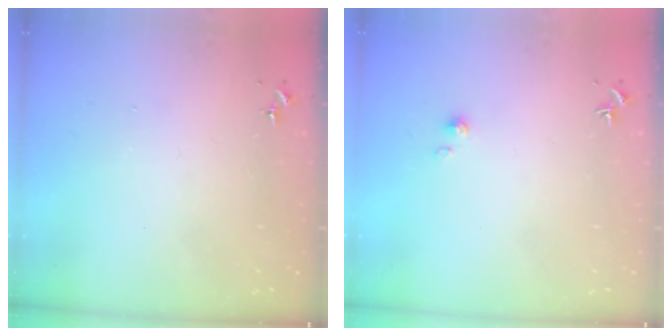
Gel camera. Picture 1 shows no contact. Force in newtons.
{"total": 2.8, "press": 2.8, "slide": 0.4}